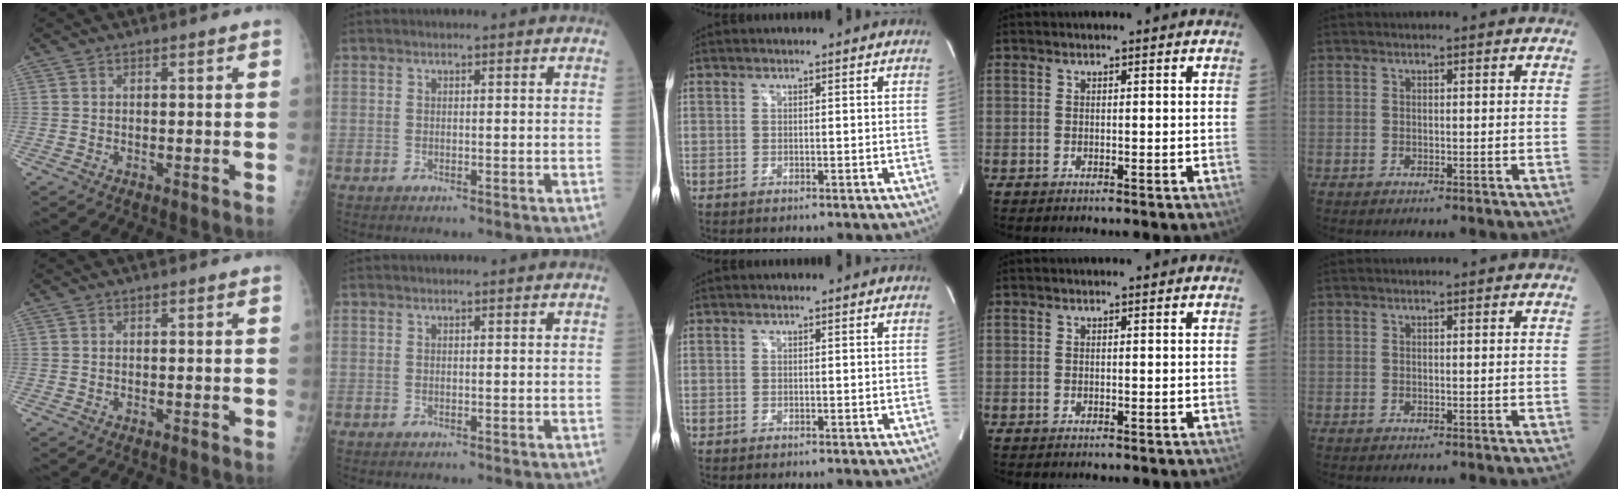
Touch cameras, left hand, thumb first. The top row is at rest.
{}